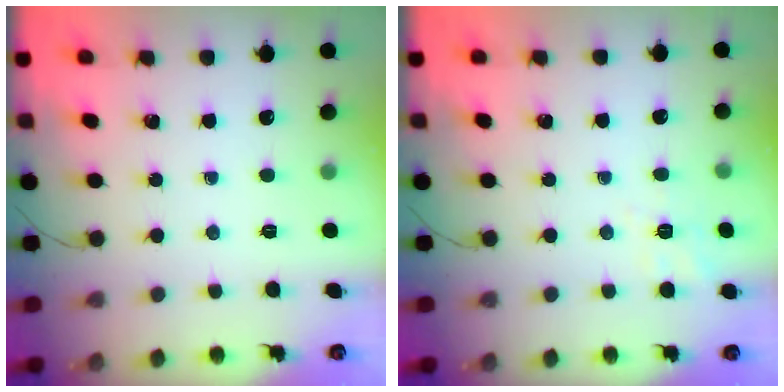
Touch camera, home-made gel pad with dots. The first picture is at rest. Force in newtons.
{"total": 2.2, "press": 0.2, "slide": 2.2}